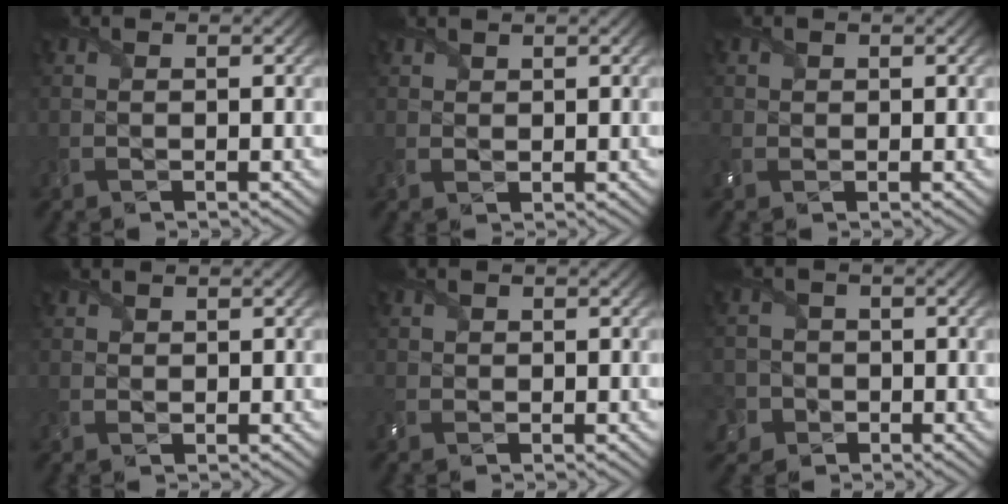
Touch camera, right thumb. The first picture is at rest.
{"total": 1.4, "force": [1.1, 0.7, 0.3], "torque": [-0.011, 0.004, 0.027]}
{"total": 1.3, "force": [0.3, 1.2, 0.2], "torque": [-0.009, 0.000, 0.003]}
{"total": 1.1, "force": [0.9, 0.5, 0.2], "torque": [-0.009, 0.003, 0.021]}
{"total": 0.9, "force": [0.3, 0.9, 0.2], "torque": [-0.006, 0.001, 0.003]}
{"total": 5.0, "force": [-1.6, 4.7, 1.0], "torque": [-0.037, -0.002, -0.055]}